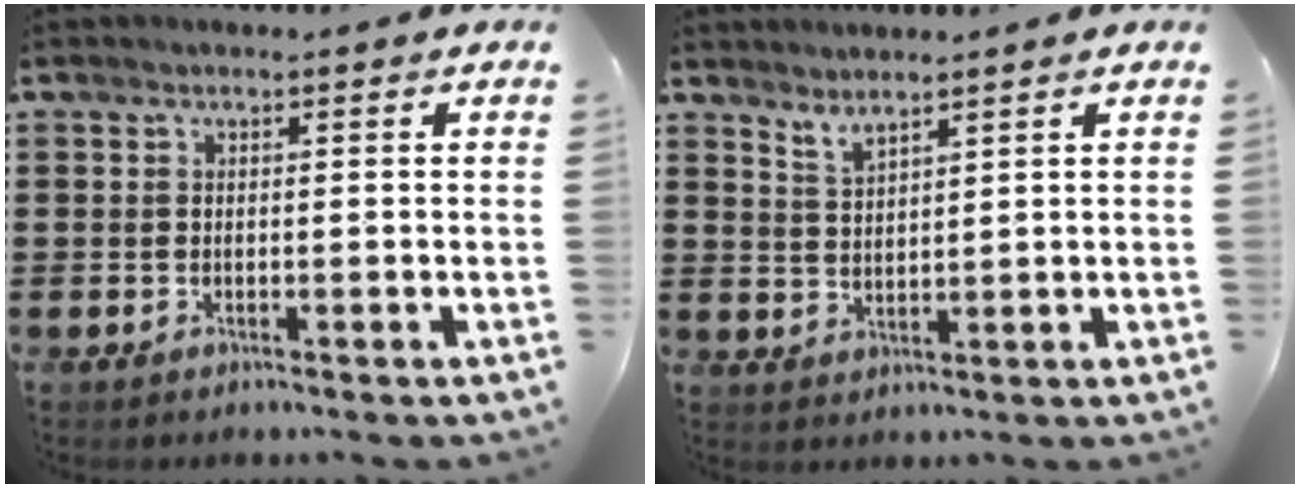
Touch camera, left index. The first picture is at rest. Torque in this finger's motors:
{"motor_torque": [0.24, -0.40, 0.05, 0.01]}